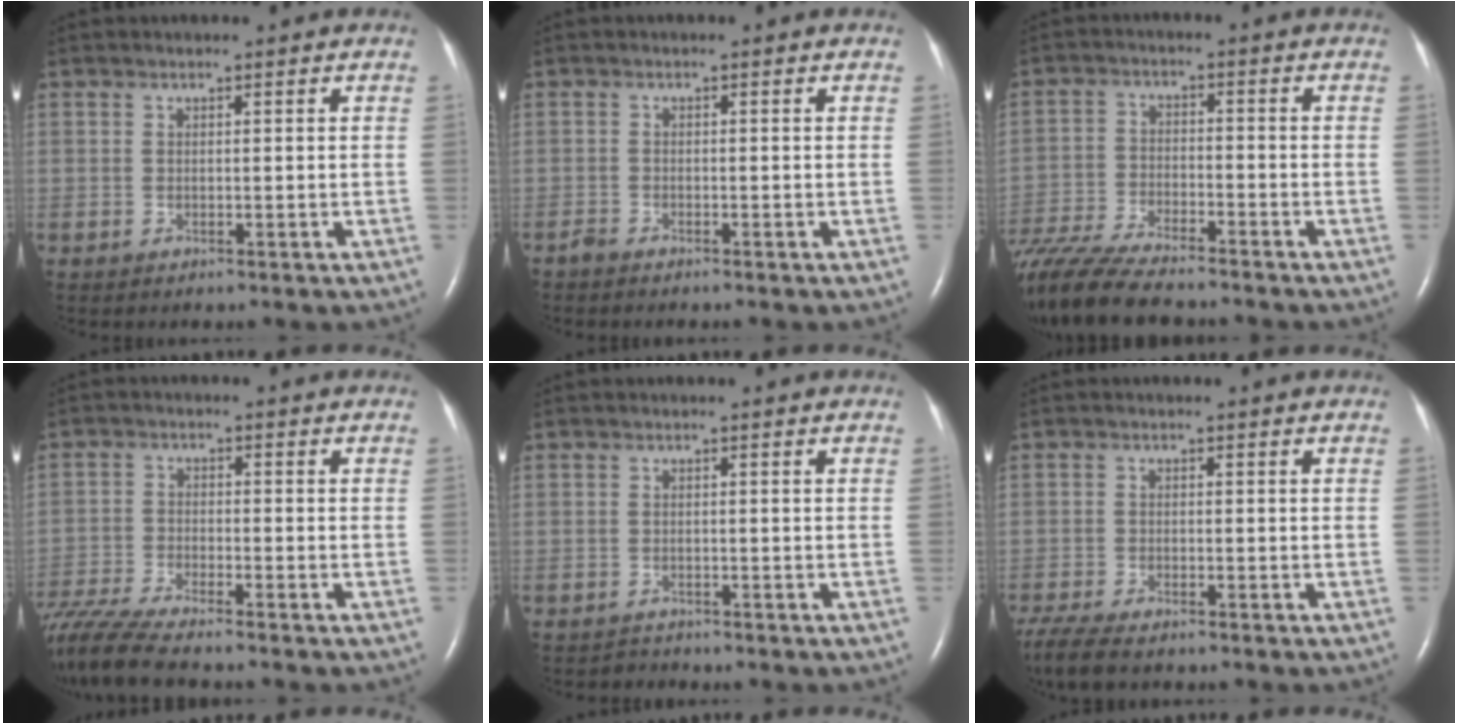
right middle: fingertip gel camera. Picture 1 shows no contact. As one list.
[{"total": 1.1, "force": [-1.1, 0.1, 0.3], "torque": [-0.014, -0.002, -0.021]}, {"total": 14.2, "force": [-12.2, 2.0, 7.0], "torque": [-0.135, -0.031, -0.203]}, {"total": 9.8, "force": [-8.8, -0.3, 4.4], "torque": [-0.088, -0.024, -0.157]}, {"total": 1.1, "force": [-0.9, 0.2, -0.5], "torque": [0.005, -0.006, -0.015]}, {"total": 6.9, "force": [-5.6, 1.6, 3.8], "torque": [-0.076, -0.019, -0.098]}]